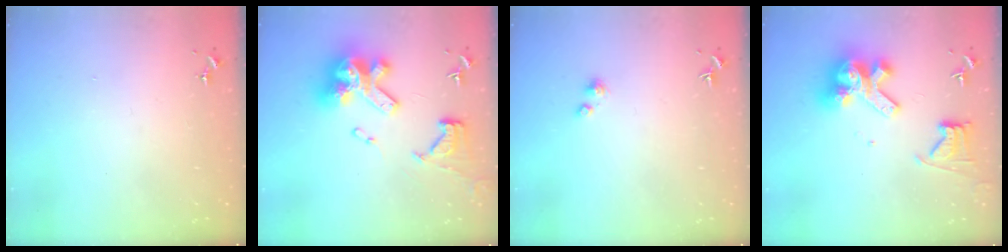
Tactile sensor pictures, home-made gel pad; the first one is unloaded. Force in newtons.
{"total": 22.8, "press": 22.7, "slide": 2.7}
{"total": 2.2, "press": 2.2, "slide": 0.2}
{"total": 15.4, "press": 15.3, "slide": 1.8}